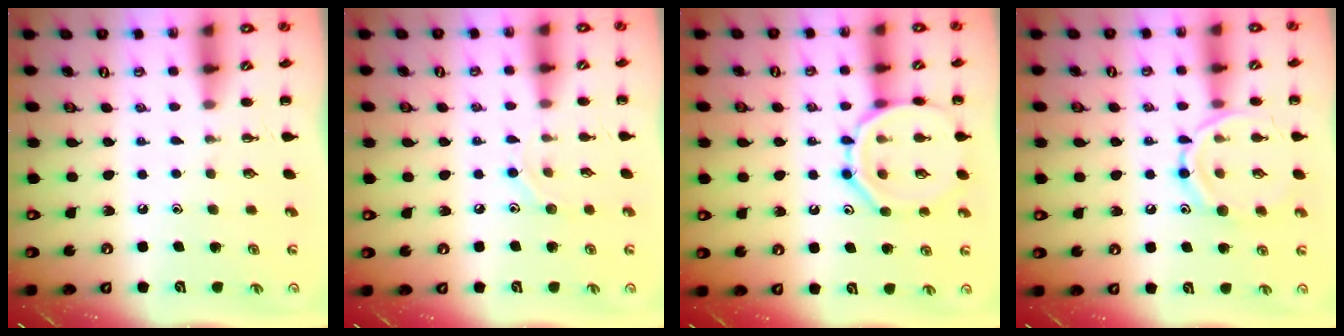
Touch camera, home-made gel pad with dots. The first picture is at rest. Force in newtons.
{"total": 6.7, "press": 6.6, "slide": 1.1}
{"total": 12.8, "press": 12.7, "slide": 1.2}
{"total": 12.6, "press": 12.5, "slide": 0.8}